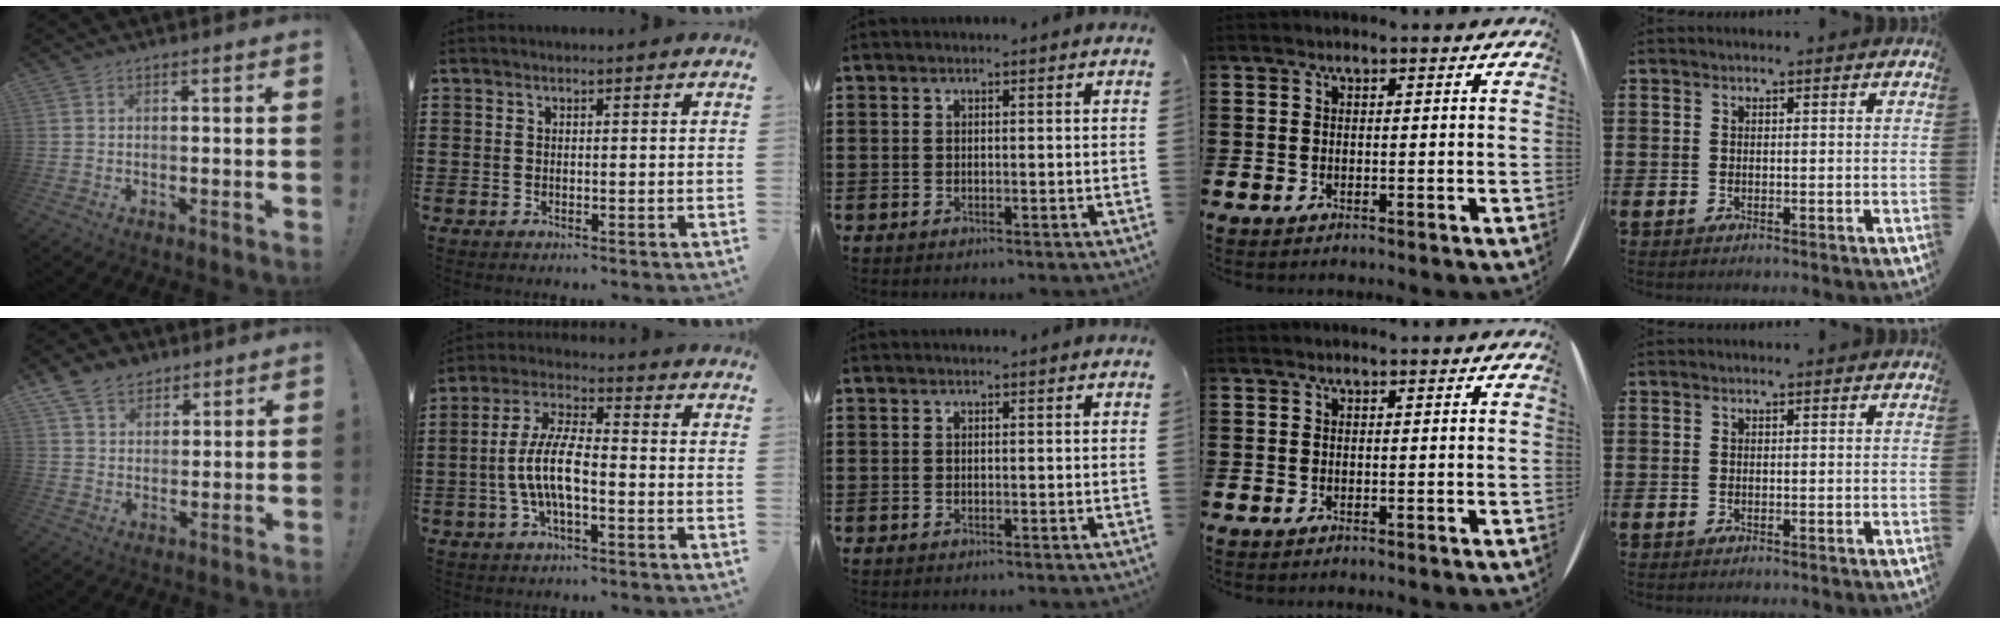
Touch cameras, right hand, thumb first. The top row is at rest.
{"thumb": {"total": 9.1, "force": [6.1, 6.2, 2.7], "torque": [-0.048, -0.032, 0.121]}, "index": {"total": 8.4, "force": [-1.9, 2.7, 7.7], "torque": [-0.180, -0.010, -0.044]}}